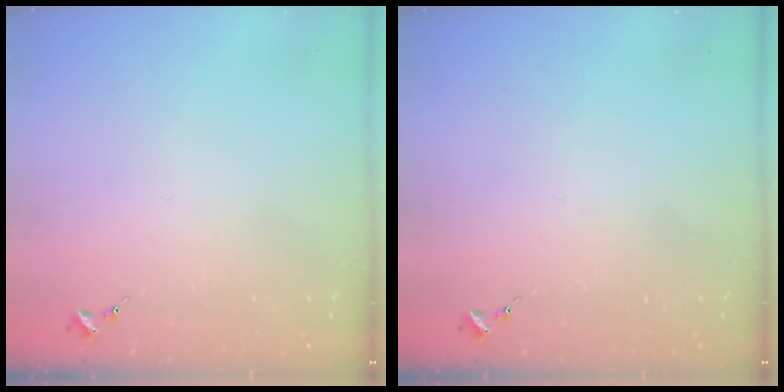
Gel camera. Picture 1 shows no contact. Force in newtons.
{"total": 0.0}